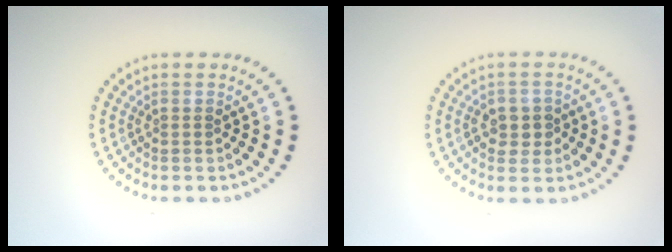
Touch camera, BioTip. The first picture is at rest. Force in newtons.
{"total": 1.9, "press": 1.8, "slide": 0.2}